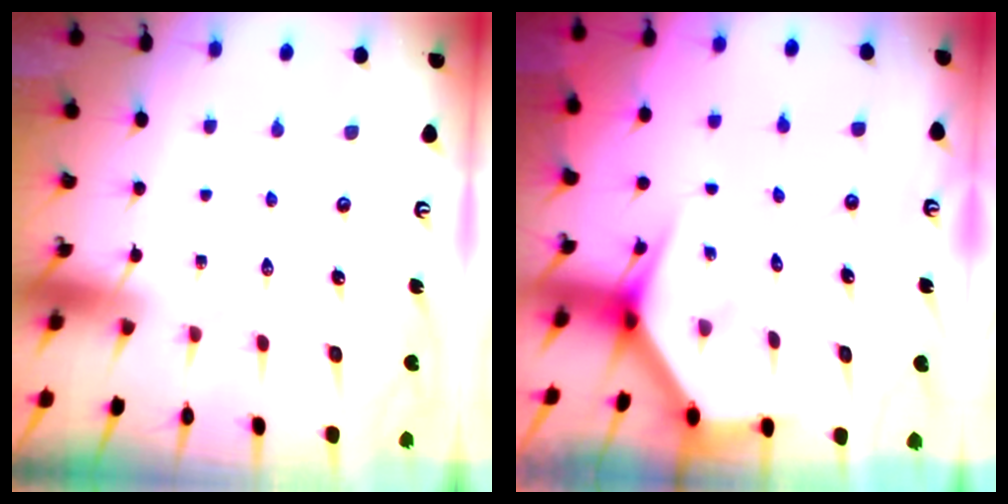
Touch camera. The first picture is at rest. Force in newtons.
{"total": 3.3, "press": 3.3, "slide": 0.2}